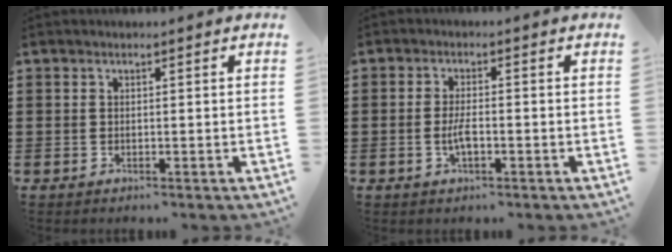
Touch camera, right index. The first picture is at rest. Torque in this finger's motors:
{"motor_torque": [2.14, 0.00, 0.09, 0.06]}